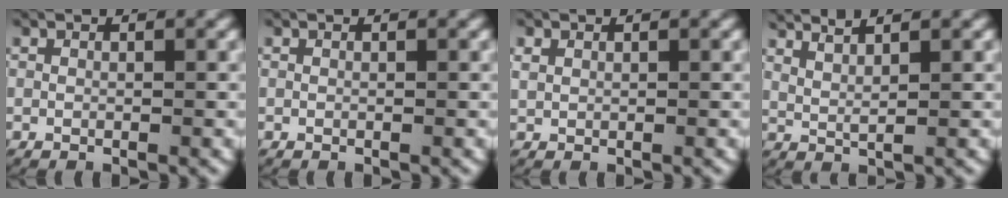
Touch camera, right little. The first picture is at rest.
{"total": 0.0}
{"total": 1.0, "force": [0.5, 0.7, 0.4], "torque": [-0.012, 0.000, 0.017]}
{"total": 3.5, "force": [2.9, 0.9, 1.8], "torque": [-0.039, -0.001, 0.053]}